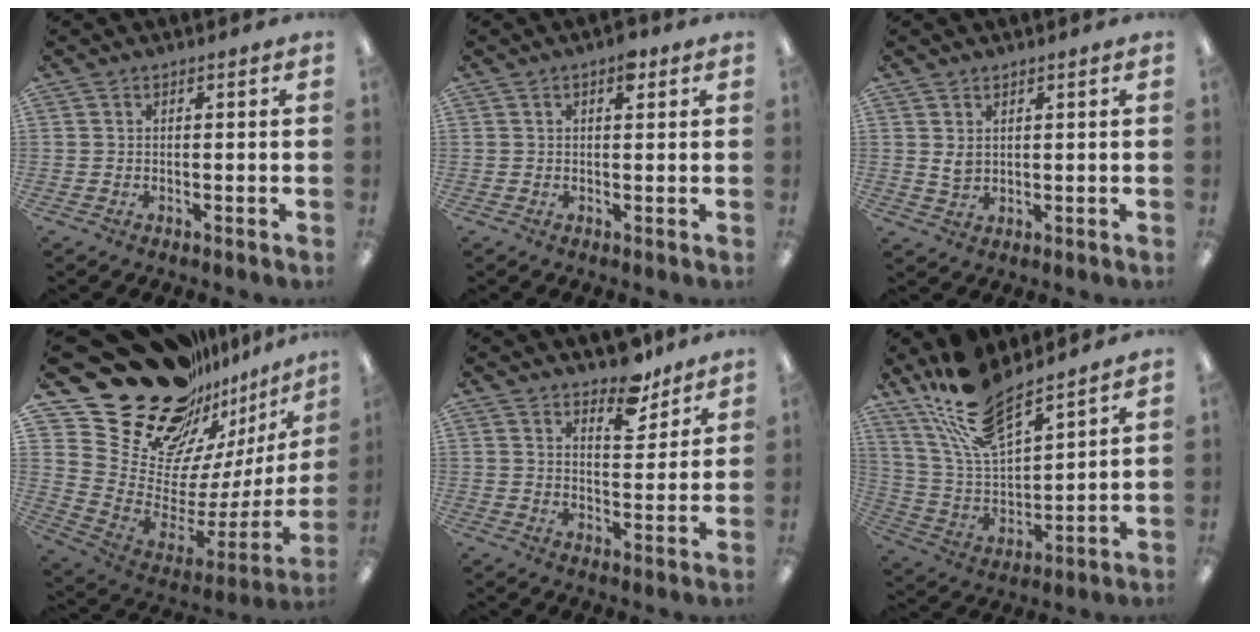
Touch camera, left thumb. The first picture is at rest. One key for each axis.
{"total": 3.2, "fx": 1.8, "fy": 1.5, "fz": 2.3, "tx": -0.018, "ty": -0.010, "tz": 0.024}
{"total": 3.6, "fx": 1.8, "fy": 2.4, "fz": 2.0, "tx": -0.040, "ty": -0.006, "tz": 0.031}
{"total": 26.8, "fx": 20.2, "fy": 13.7, "fz": 11.0, "tx": -0.161, "ty": -0.179, "tz": 0.403}
{"total": 7.9, "fx": 6.6, "fy": 3.3, "fz": 2.7, "tx": -0.018, "ty": -0.049, "tz": 0.114}
{"total": 16.7, "fx": 13.4, "fy": 5.6, "fz": 8.2, "tx": -0.179, "ty": -0.073, "tz": 0.243}